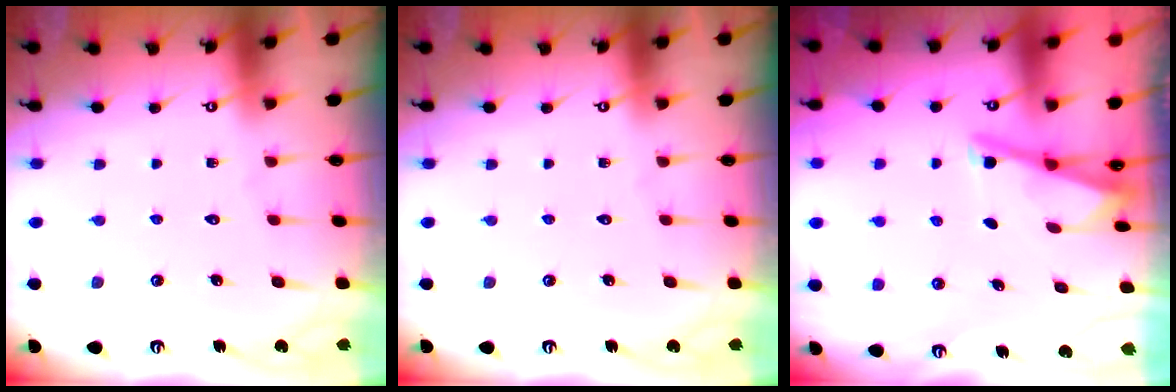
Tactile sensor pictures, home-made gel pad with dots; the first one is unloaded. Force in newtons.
{"total": 0.0}
{"total": 2.9, "press": 2.9, "slide": 0.2}